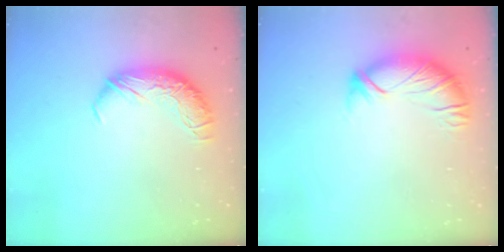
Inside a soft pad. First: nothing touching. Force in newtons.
{"total": 2.4, "press": 1.9, "slide": 1.5}